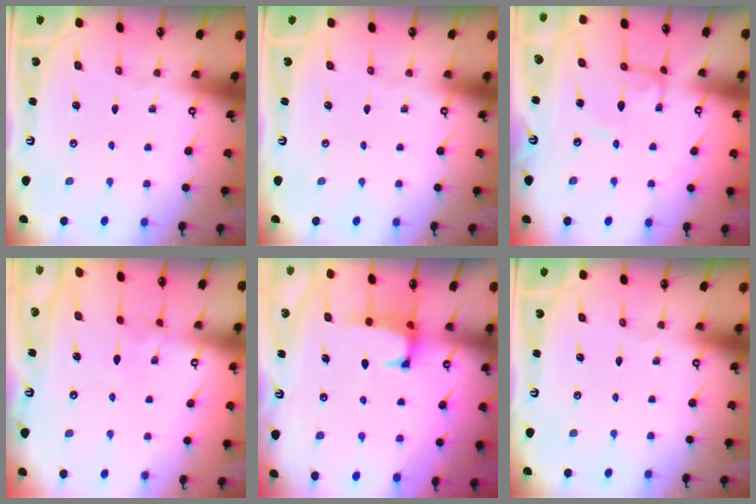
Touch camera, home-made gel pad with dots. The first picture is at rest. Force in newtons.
{"total": 0.0}
{"total": 2.1, "press": 2.1, "slide": 0.1}
{"total": 3.1, "press": 3.1, "slide": 0.3}
{"total": 0.7, "press": 0.5, "slide": 0.5}
{"total": 0.0}